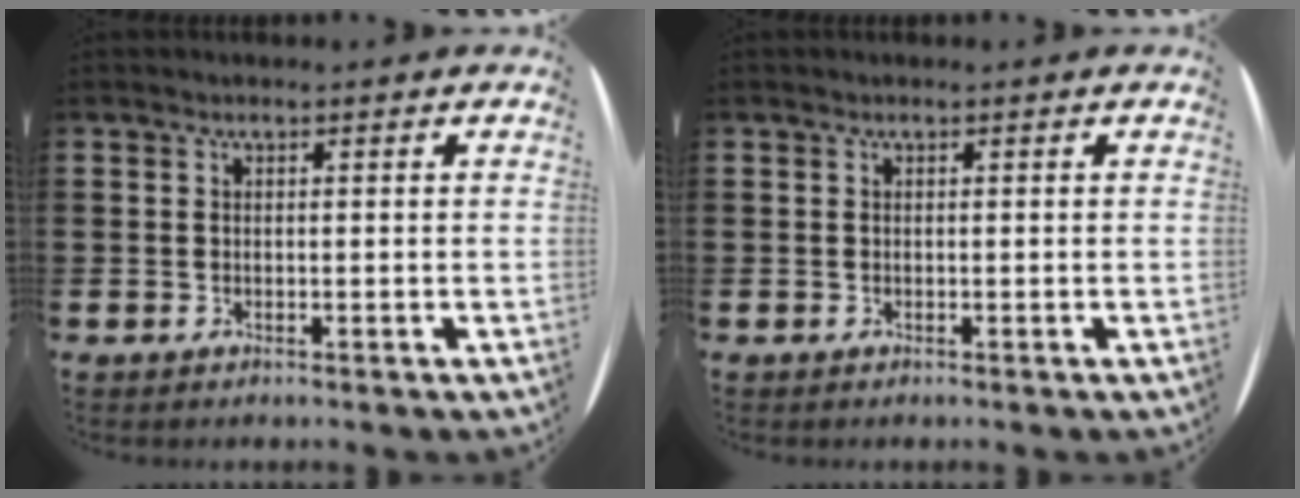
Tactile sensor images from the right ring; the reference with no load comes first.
{"total": 0.0}